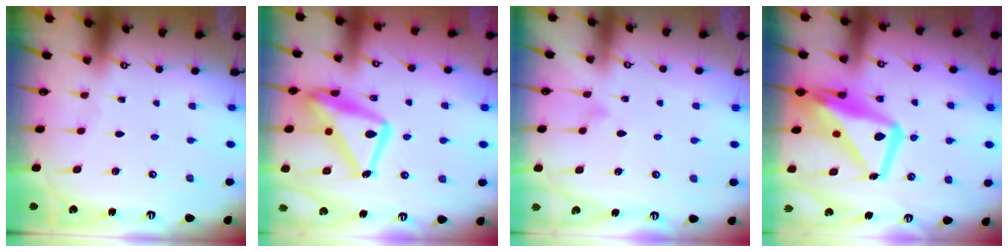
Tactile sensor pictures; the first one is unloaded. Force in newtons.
{"total": 20.0, "press": 19.9, "slide": 1.6}
{"total": 6.5, "press": 6.5, "slide": 0.4}
{"total": 16.7, "press": 16.6, "slide": 1.4}